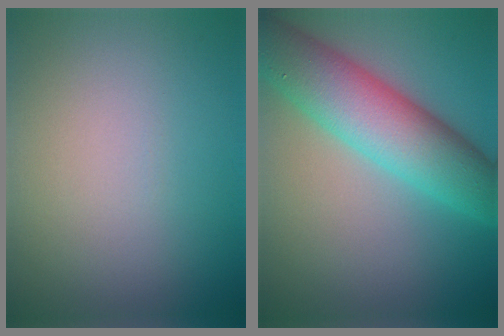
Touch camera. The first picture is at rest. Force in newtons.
{"total": 8.5, "press": 8.5, "slide": 0.1}